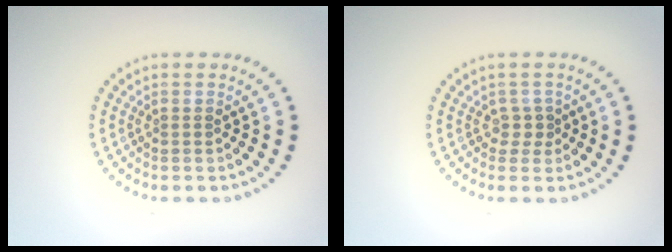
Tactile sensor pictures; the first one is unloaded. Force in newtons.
{"total": 1.4, "press": 0.9, "slide": 1.0}